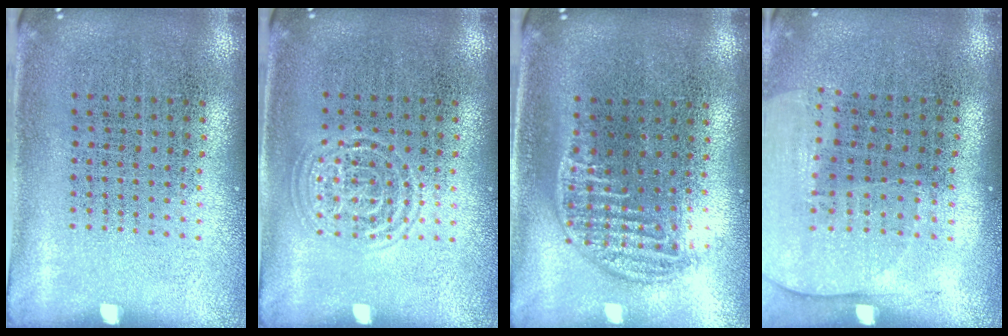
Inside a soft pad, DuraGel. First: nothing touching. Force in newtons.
{"total": 1.3, "press": 1.3, "slide": 0.1}
{"total": 1.2, "press": 1.0, "slide": 0.6}
{"total": 1.4, "press": 1.3, "slide": 0.5}